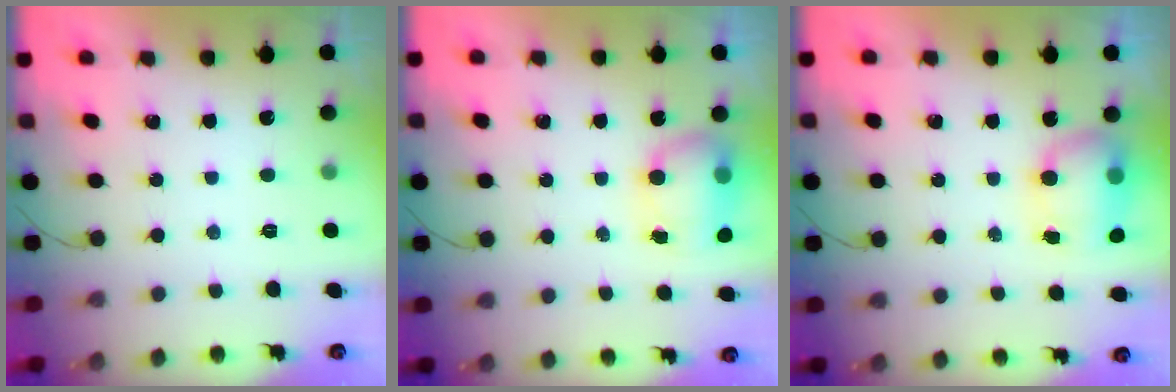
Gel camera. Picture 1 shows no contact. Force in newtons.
{"total": 7.1, "press": 7.1, "slide": 0.7}
{"total": 8.0, "press": 7.6, "slide": 2.6}